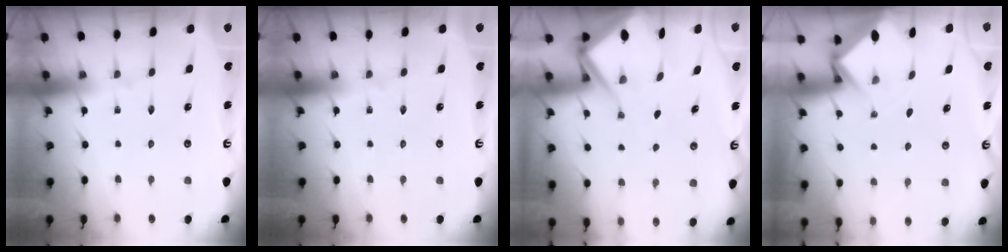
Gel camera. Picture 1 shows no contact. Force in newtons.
{"total": 0.0}
{"total": 8.5, "press": 8.5, "slide": 0.8}
{"total": 2.9, "press": 2.9, "slide": 0.2}